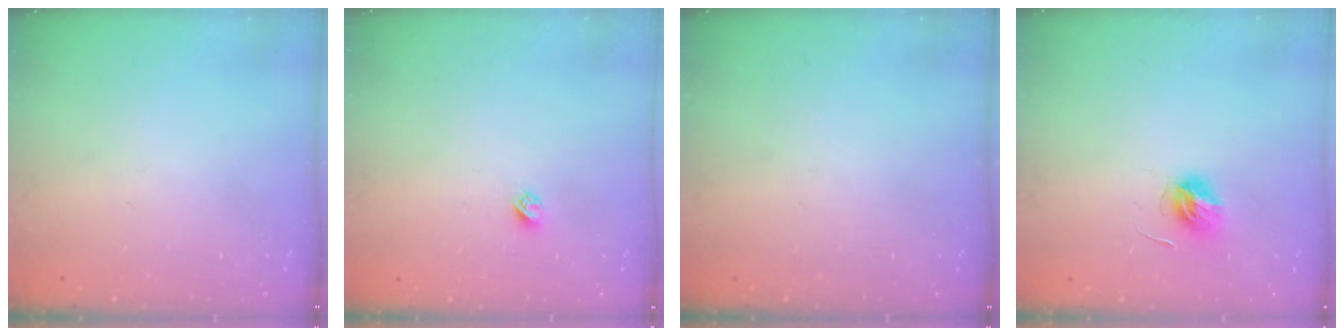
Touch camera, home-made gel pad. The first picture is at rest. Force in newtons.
{"total": 2.4, "press": 2.4, "slide": 0.2}
{"total": 0.0}
{"total": 5.6, "press": 5.6, "slide": 0.6}